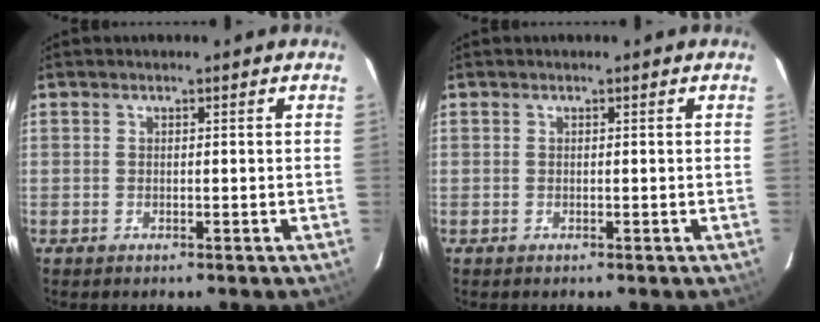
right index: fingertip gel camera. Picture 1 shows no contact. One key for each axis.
{"total": 0.0}